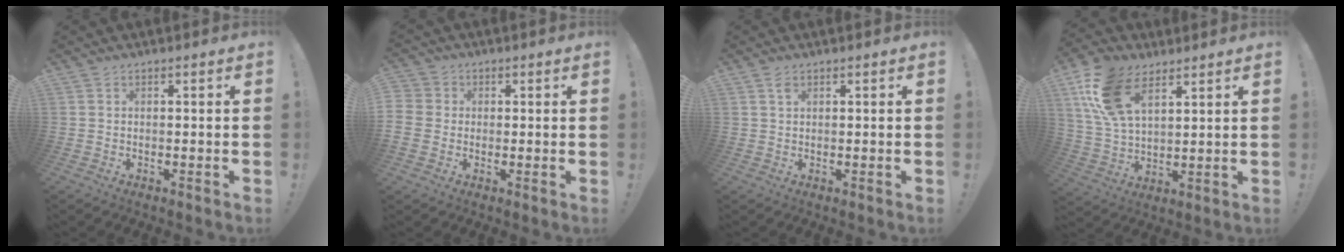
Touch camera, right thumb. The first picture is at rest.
{"total": 6.5, "force": [-1.2, 6.1, 2.0], "torque": [-0.040, 0.013, -0.022]}
{"total": 1.5, "force": [0.9, 0.8, 0.9], "torque": [-0.011, -0.002, 0.015]}
{"total": 16.3, "force": [8.4, 9.2, 10.6], "torque": [-0.210, -0.017, 0.157]}